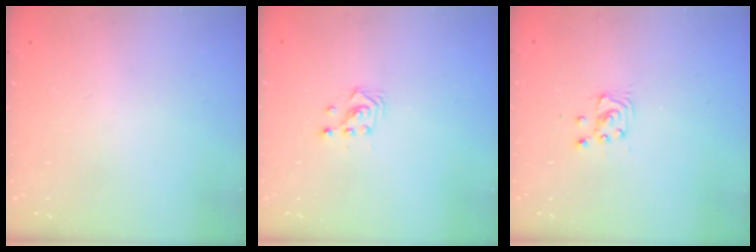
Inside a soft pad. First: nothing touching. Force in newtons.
{"total": 2.9, "press": 2.9, "slide": 0.3}
{"total": 2.9, "press": 2.9, "slide": 0.4}